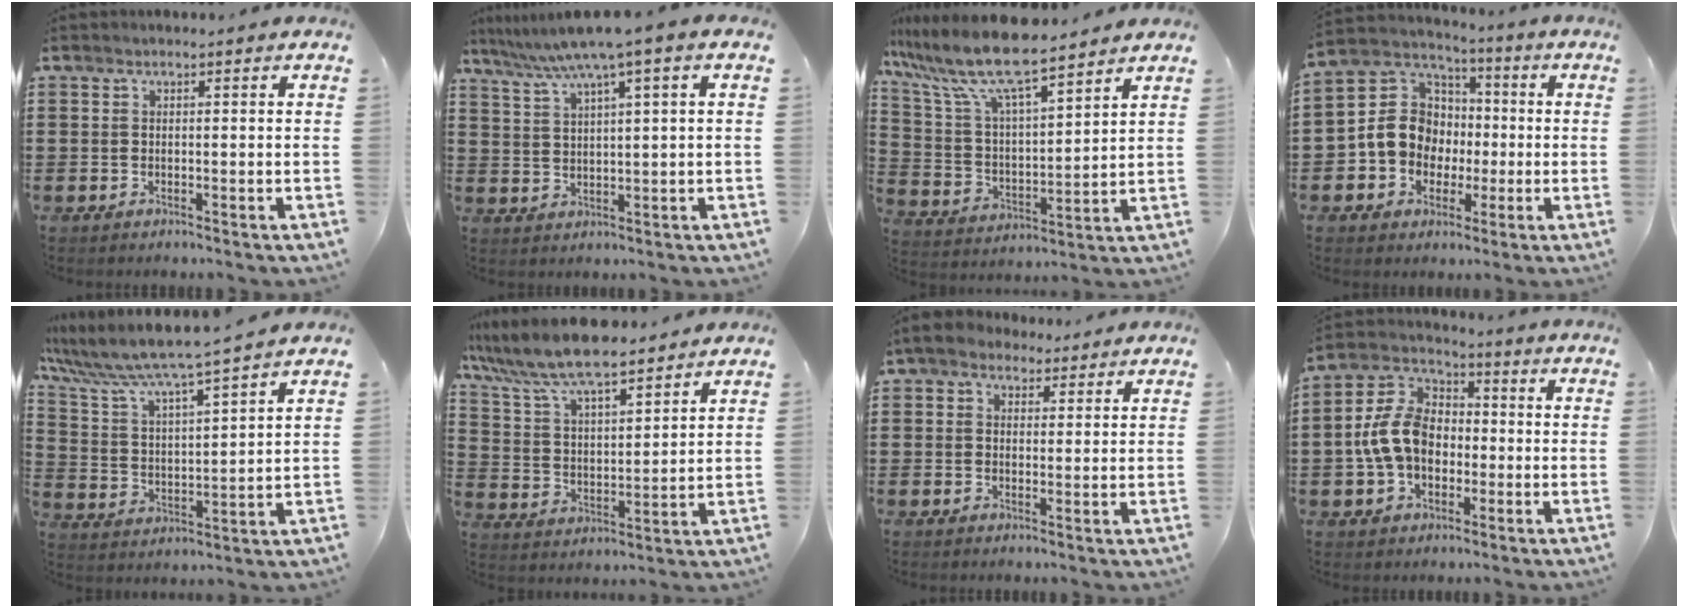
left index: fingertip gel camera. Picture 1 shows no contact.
{"total": 5.7, "force": [3.6, -0.2, 4.4], "torque": [-0.096, -0.014, 0.057]}
{"total": 10.1, "force": [8.6, 1.0, 5.3], "torque": [-0.139, -0.044, 0.145]}
{"total": 10.2, "force": [-1.3, 9.3, 3.8], "torque": [-0.115, 0.014, -0.028]}
{"total": 6.7, "force": [6.1, -0.1, 2.7], "torque": [-0.083, -0.041, 0.098]}
{"total": 8.8, "force": [7.8, 1.4, 3.7], "torque": [-0.105, -0.033, 0.137]}
{"total": 3.2, "force": [2.1, 2.3, 0.9], "torque": [-0.029, 0.009, 0.038]}
{"total": 10.2, "force": [-1.4, 7.5, 6.8], "torque": [-0.173, 0.015, -0.032]}